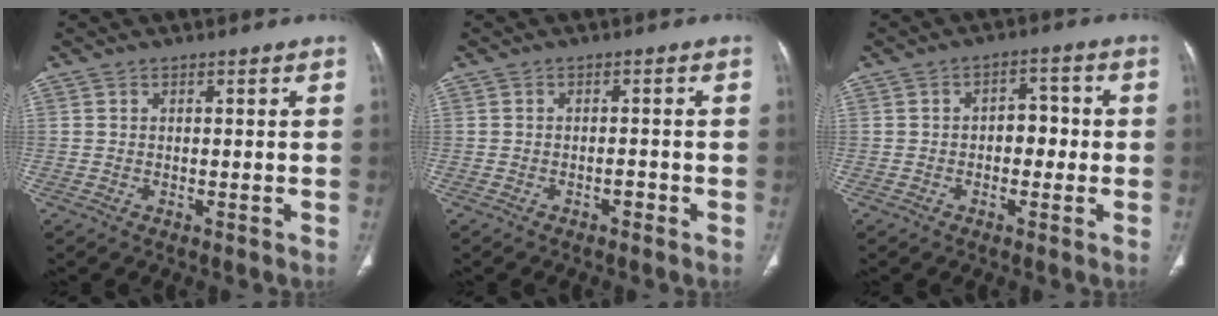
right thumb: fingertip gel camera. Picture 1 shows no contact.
{"total": 1.2, "force": [-0.8, 0.6, 0.7], "torque": [-0.006, 0.006, -0.014]}
{"total": 4.9, "force": [-0.5, 3.4, 3.4], "torque": [-0.022, 0.019, -0.015]}